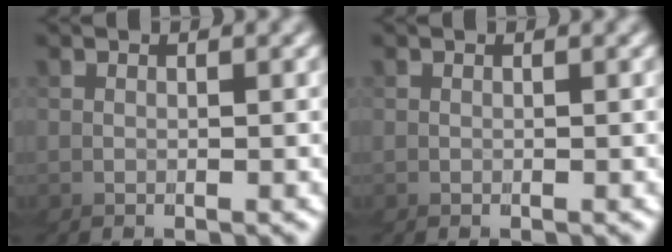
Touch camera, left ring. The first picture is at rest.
{"total": 0.0}